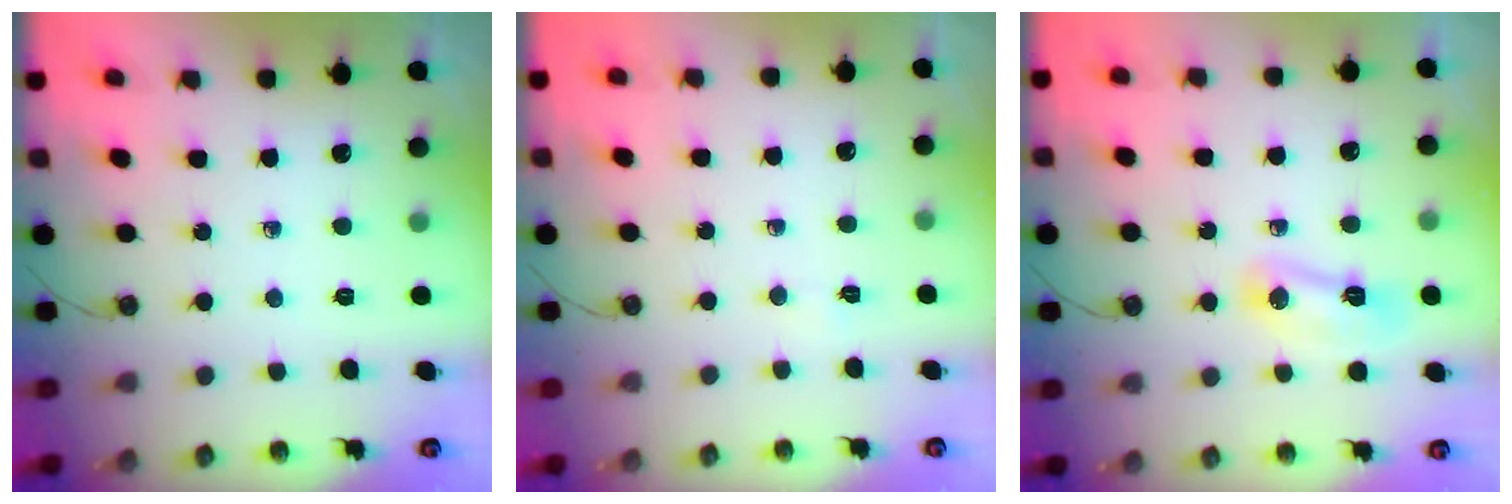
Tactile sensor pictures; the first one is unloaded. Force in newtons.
{"total": 2.1, "press": 1.6, "slide": 1.4}
{"total": 6.8, "press": 6.7, "slide": 0.9}